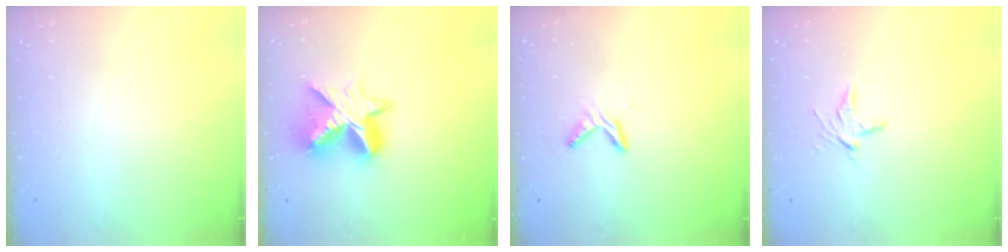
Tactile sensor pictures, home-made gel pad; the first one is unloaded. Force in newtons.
{"total": 12.1, "press": 12.0, "slide": 1.0}
{"total": 6.6, "press": 6.6, "slide": 0.5}
{"total": 4.8, "press": 4.7, "slide": 0.3}